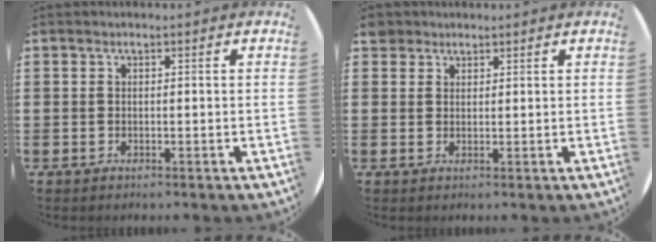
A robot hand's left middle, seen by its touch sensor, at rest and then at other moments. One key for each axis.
{"total": 2.0, "fx": 1.8, "fy": 1.0, "fz": 0.1, "tx": 0.003, "ty": 0.002, "tz": 0.034}